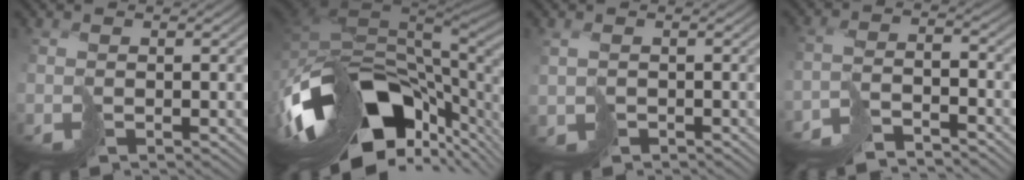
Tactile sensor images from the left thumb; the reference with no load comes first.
{"total": 17.6, "force": [-6.7, 10.0, 12.9], "torque": [-0.282, -0.046, -0.093]}
{"total": 2.1, "force": [-0.1, 1.7, 1.2], "torque": [-0.038, -0.011, -0.002]}
{"total": 6.3, "force": [-5.3, 1.3, 3.1], "torque": [-0.069, -0.001, -0.110]}